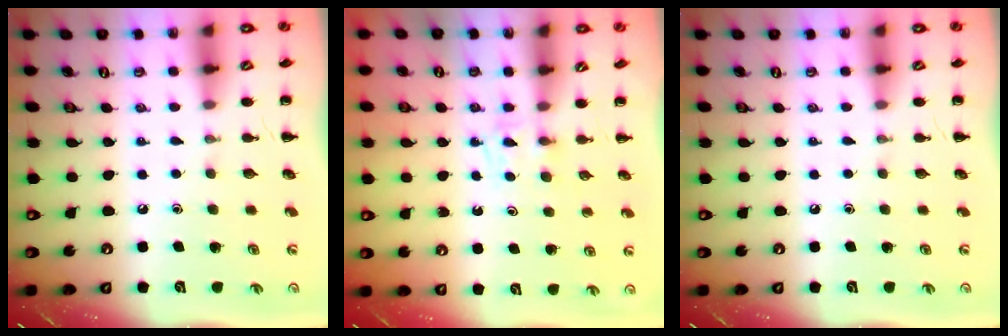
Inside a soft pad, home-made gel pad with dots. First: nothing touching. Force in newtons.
{"total": 2.5, "press": 2.2, "slide": 1.1}
{"total": 0.0}